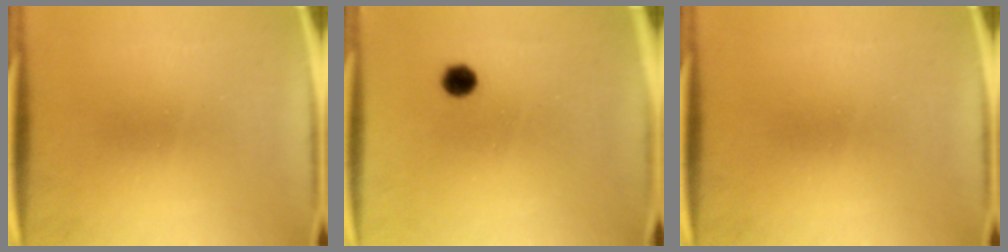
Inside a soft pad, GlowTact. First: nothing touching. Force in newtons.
{"total": 2.5}
{"total": 0.0}